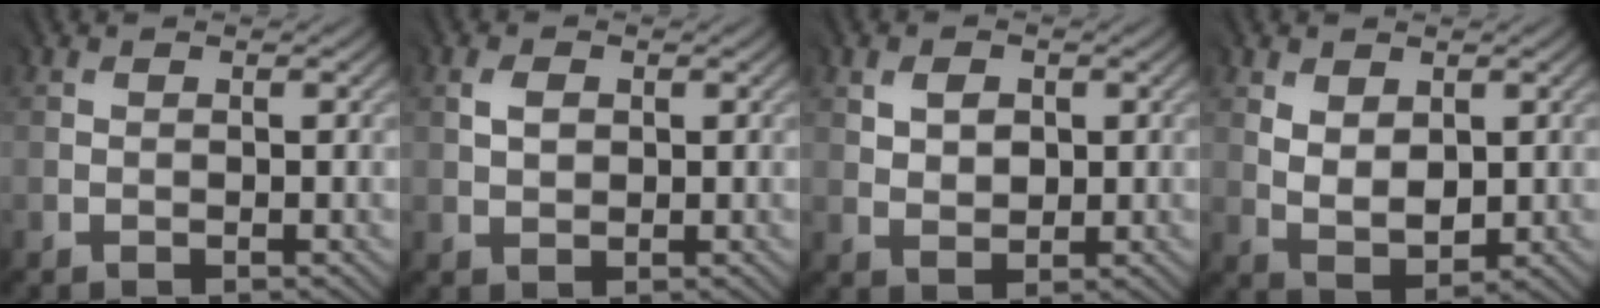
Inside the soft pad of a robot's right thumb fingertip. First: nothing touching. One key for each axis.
{"total": 1.6, "fx": 0.7, "fy": 1.3, "fz": 0.8, "tx": -0.019, "ty": 0.002, "tz": 0.012}
{"total": 3.1, "fx": 1.4, "fy": 2.3, "fz": 1.6, "tx": -0.030, "ty": 0.000, "tz": 0.026}
{"total": 4.3, "fx": 1.6, "fy": 2.8, "fz": 2.9, "tx": -0.057, "ty": -0.005, "tz": 0.036}